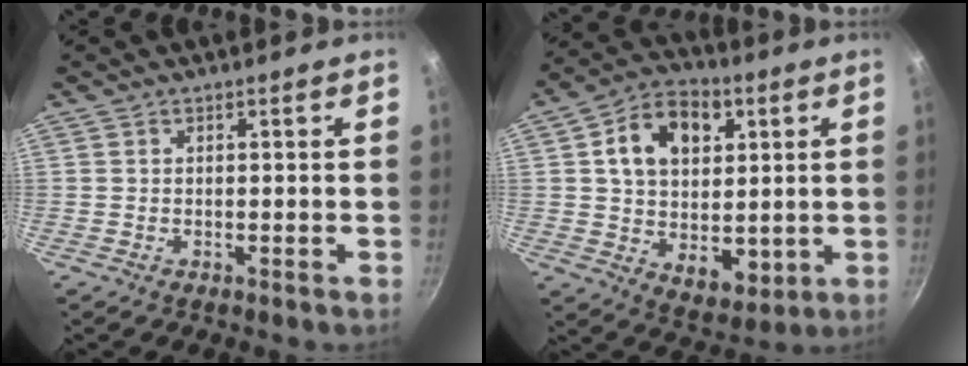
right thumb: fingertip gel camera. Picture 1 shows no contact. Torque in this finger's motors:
{"motor_torque": [-1.13, 1.72, 0.76, -0.54, 0.39]}